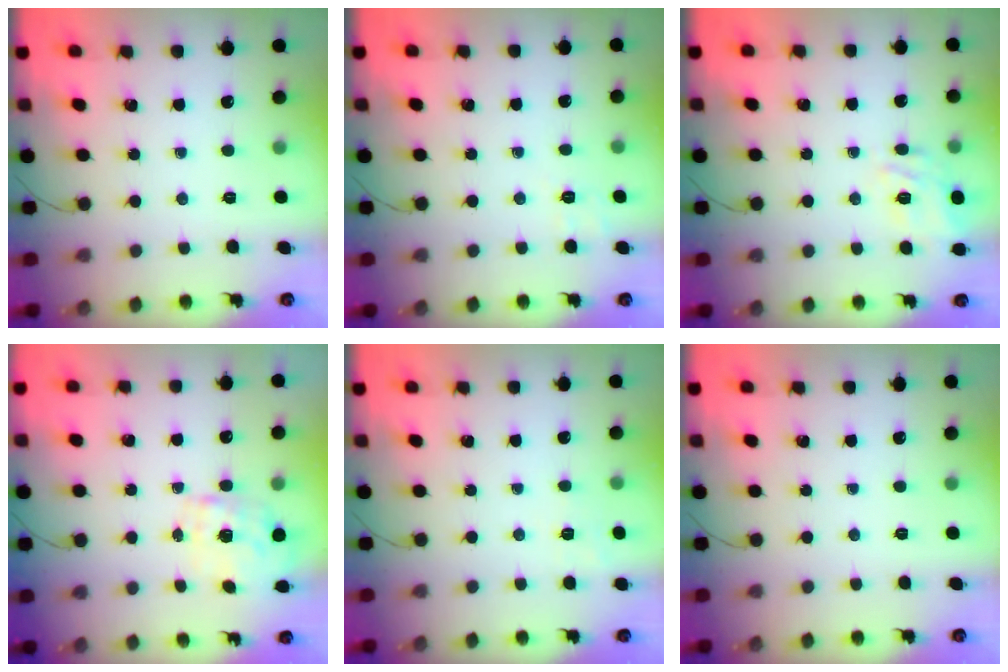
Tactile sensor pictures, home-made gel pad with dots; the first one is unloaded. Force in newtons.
{"total": 2.4, "press": 1.7, "slide": 1.7}
{"total": 6.5, "press": 6.4, "slide": 1.0}
{"total": 2.2, "press": 2.2, "slide": 0.4}
{"total": 5.0, "press": 4.8, "slide": 1.5}
{"total": 0.0}